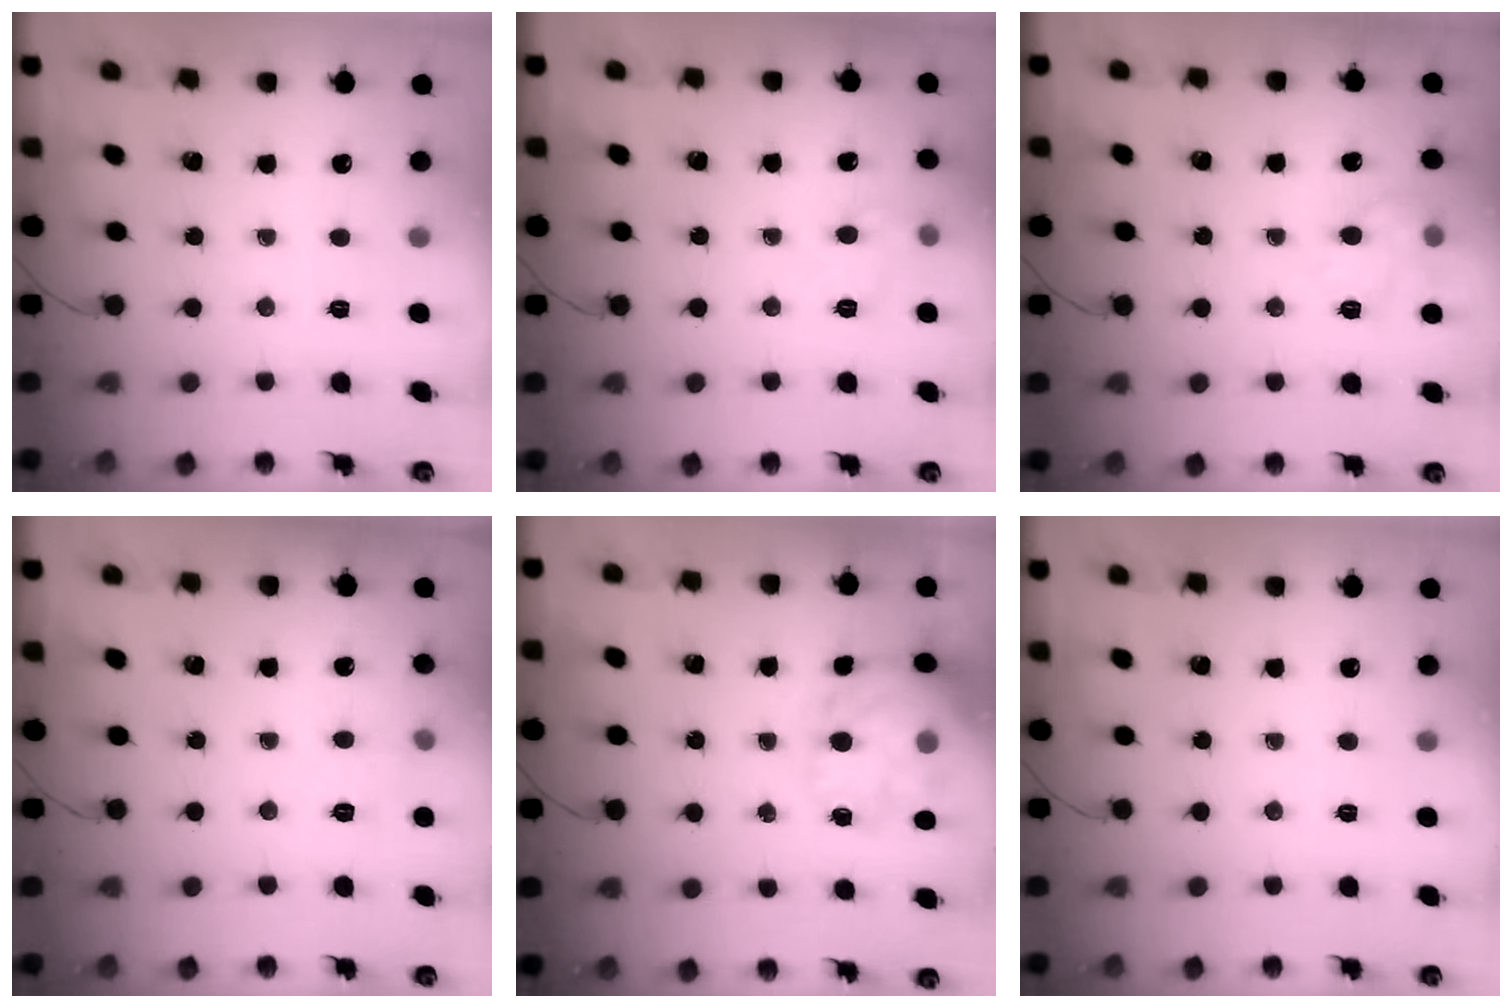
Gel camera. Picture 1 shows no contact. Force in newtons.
{"total": 6.9, "press": 6.8, "slide": 1.0}
{"total": 11.3, "press": 11.3, "slide": 0.5}
{"total": 5.7, "press": 5.5, "slide": 1.2}
{"total": 17.6, "press": 17.5, "slide": 2.4}
{"total": 0.0}